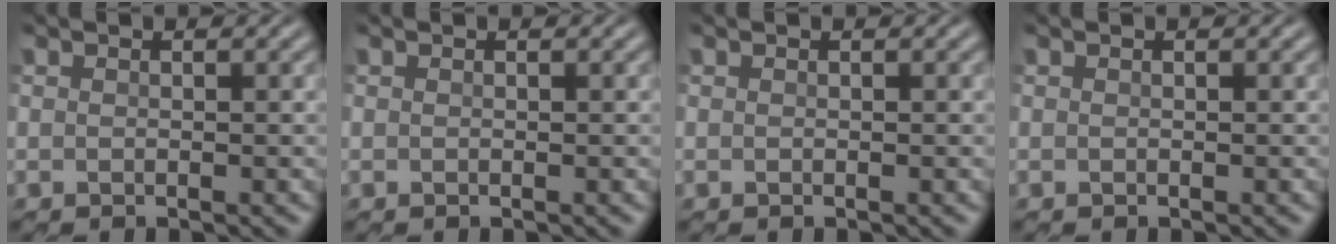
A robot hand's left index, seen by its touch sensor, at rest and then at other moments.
{"total": 0.0}
{"total": 0.0}
{"total": 0.0}